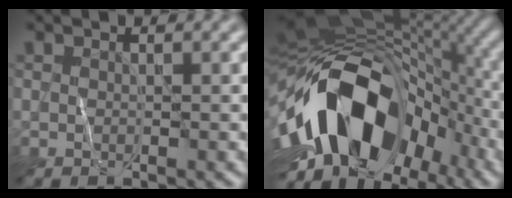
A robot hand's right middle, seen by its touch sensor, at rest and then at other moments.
{"total": 17.3, "force": [-5.2, 11.0, 12.4], "torque": [-0.209, -0.001, -0.089]}